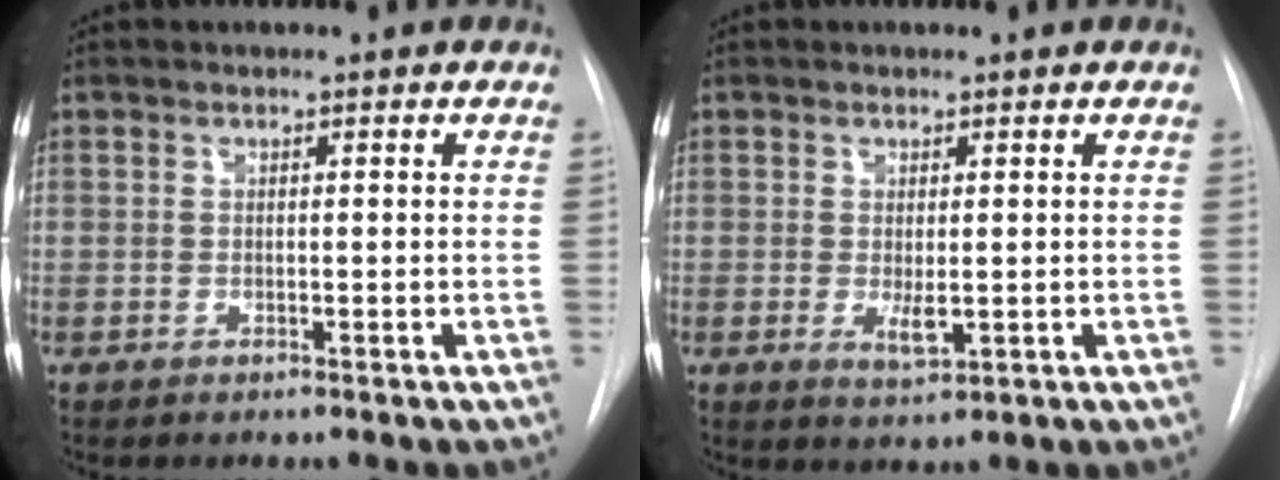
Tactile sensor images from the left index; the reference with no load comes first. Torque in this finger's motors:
{"motor_torque": [0.55, -0.06, 0.06, 0.04]}